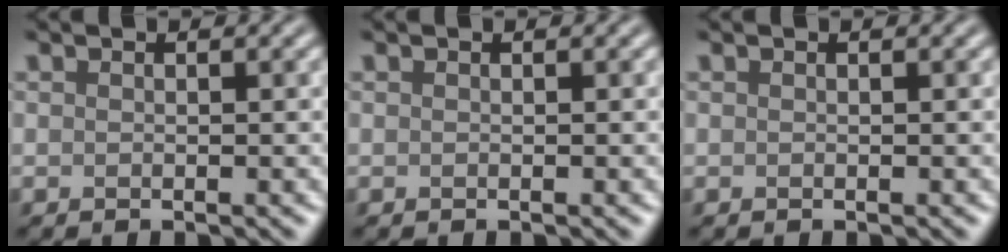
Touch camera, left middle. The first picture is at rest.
{"total": 0.0}
{"total": 0.0}